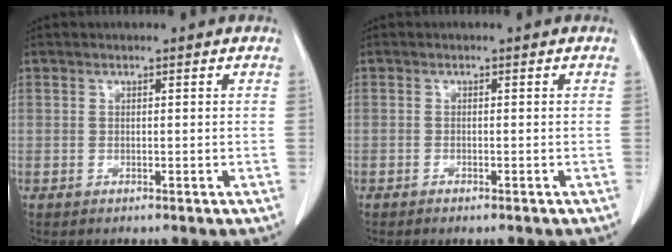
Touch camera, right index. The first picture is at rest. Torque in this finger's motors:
{"motor_torque": [0.56, -0.72, 0.03, 0.00]}